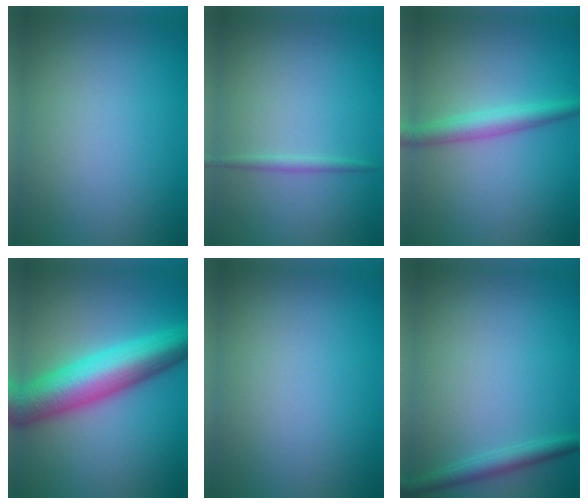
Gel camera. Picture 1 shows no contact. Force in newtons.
{"total": 0.9, "press": 0.9, "slide": 0.1}
{"total": 2.8, "press": 2.8, "slide": 0.0}
{"total": 9.6, "press": 9.6, "slide": 0.3}
{"total": 0.0}
{"total": 2.0, "press": 2.0, "slide": 0.1}